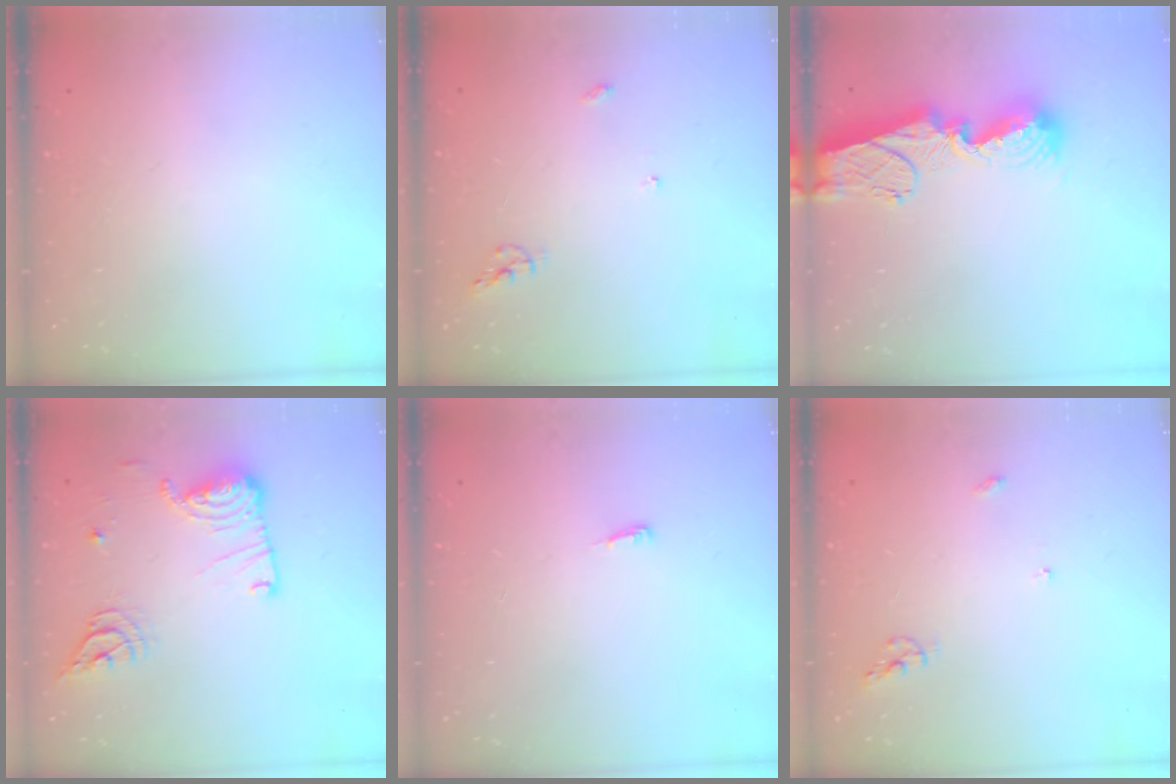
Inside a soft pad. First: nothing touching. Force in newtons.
{"total": 5.6, "press": 5.6, "slide": 0.7}
{"total": 12.9, "press": 12.9, "slide": 1.4}
{"total": 15.8, "press": 15.0, "slide": 4.9}
{"total": 3.3, "press": 3.3, "slide": 0.8}
{"total": 5.6, "press": 5.6, "slide": 0.7}